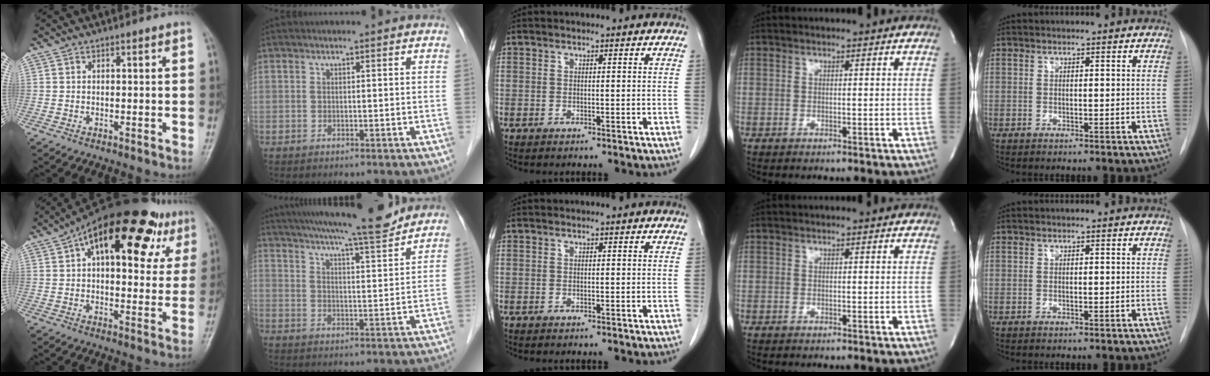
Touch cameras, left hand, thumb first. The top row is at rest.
{"thumb": {"total": 25.2, "force": [11.4, 11.4, 19.4], "torque": [-0.257, 0.019, 0.160]}, "index": {"total": 15.6, "force": [13.8, 0.2, 7.2], "torque": [-0.116, -0.001, 0.199]}}